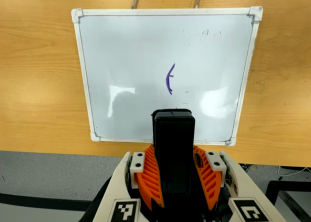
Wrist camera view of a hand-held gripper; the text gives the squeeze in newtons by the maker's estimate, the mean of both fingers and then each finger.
{"total": 9.8, "left": 8.2, "right": 11.4}